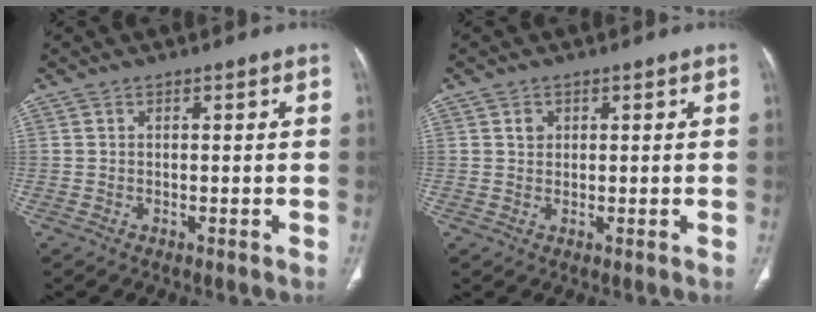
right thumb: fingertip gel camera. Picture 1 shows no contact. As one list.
[{"total": 1.5, "force": [0.6, 1.3, 0.6], "torque": [-0.002, -0.001, 0.009]}]